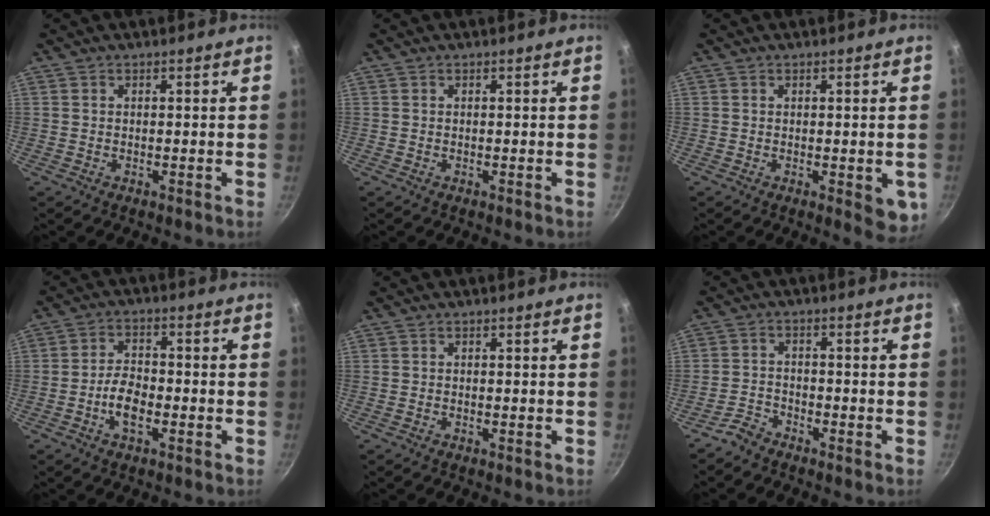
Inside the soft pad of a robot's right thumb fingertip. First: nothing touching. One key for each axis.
{"total": 0.0}
{"total": 5.0, "fx": -0.7, "fy": 2.2, "fz": 4.4, "tx": -0.037, "ty": -0.003, "tz": -0.006}
{"total": 6.1, "fx": -2.3, "fy": 3.1, "fz": 4.7, "tx": -0.082, "ty": 0.024, "tz": -0.046}
{"total": 0.0}
{"total": 3.2, "fx": -2.9, "fy": 1.2, "fz": 0.7, "tx": -0.015, "ty": 0.027, "tz": -0.058}